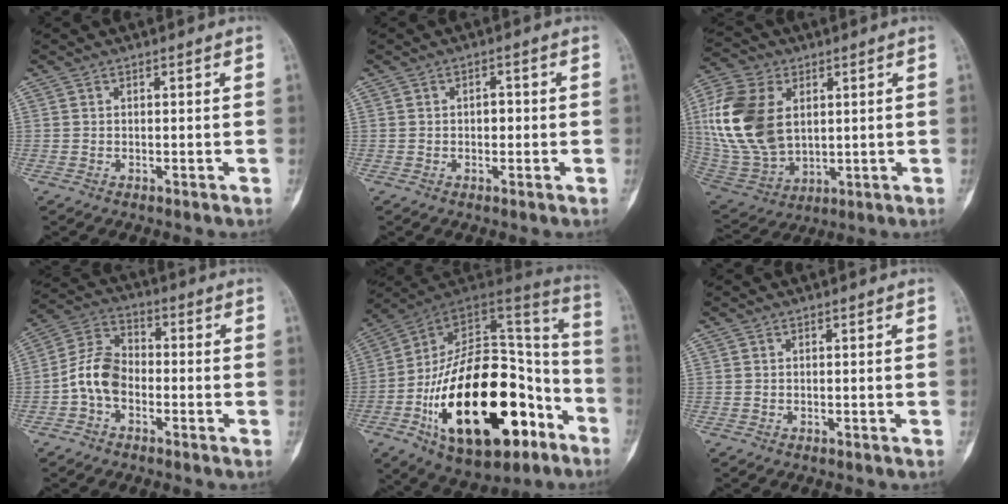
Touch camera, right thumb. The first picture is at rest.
{"total": 1.9, "force": [0.0, 1.3, 1.4], "torque": [-0.011, 0.006, -0.003]}
{"total": 19.7, "force": [3.8, 13.0, 14.3], "torque": [-0.298, -0.014, 0.081]}
{"total": 8.4, "force": [-2.3, 5.6, 5.7], "torque": [-0.101, 0.033, -0.060]}
{"total": 34.8, "force": [-13.8, 17.9, 26.4], "torque": [-0.423, 0.066, -0.208]}
{"total": 0.0}